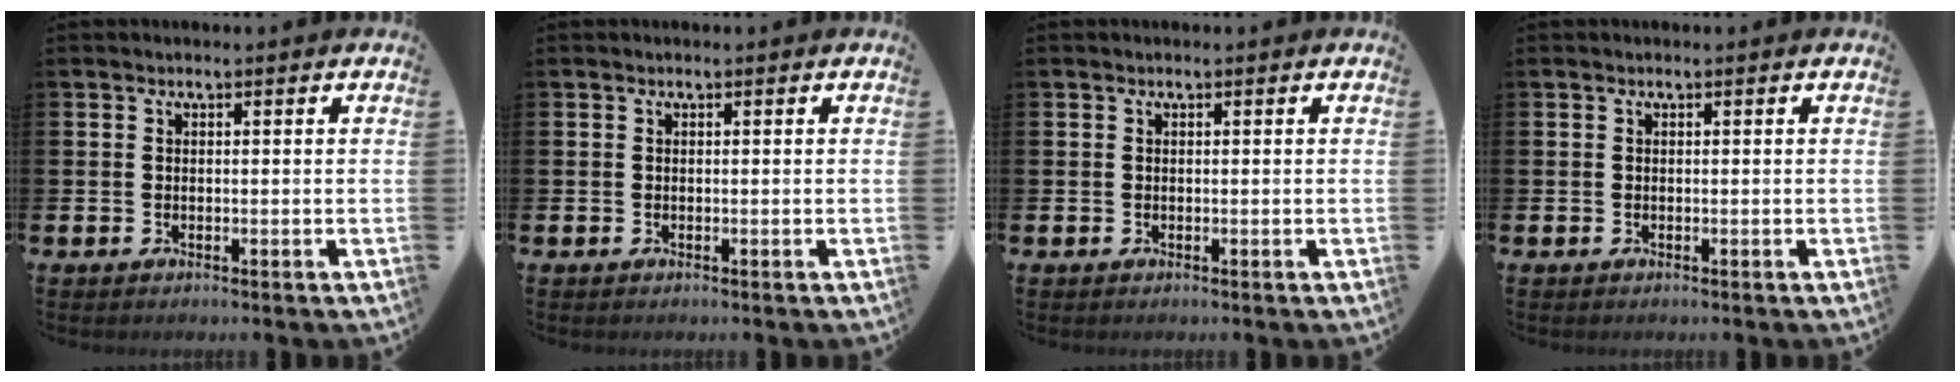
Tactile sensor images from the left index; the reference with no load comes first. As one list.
[{"total": 0.0}, {"total": 0.0}, {"total": 0.0}]